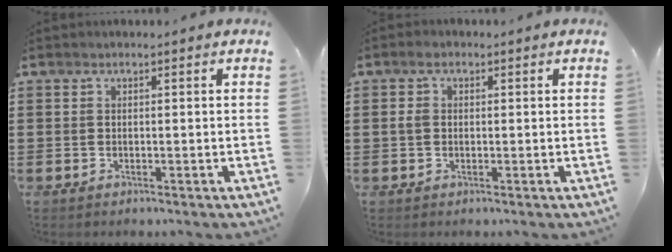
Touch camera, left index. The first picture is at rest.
{"total": 2.4, "force": [0.5, 1.6, 1.7], "torque": [-0.038, 0.010, 0.007]}